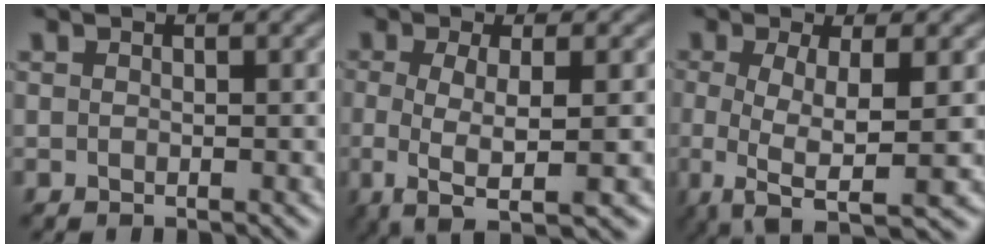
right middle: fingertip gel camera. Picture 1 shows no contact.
{"total": 4.9, "force": [-1.1, 1.3, 4.6], "torque": [-0.078, -0.009, -0.026]}
{"total": 6.2, "force": [-1.2, 1.7, 5.8], "torque": [-0.095, -0.013, -0.025]}